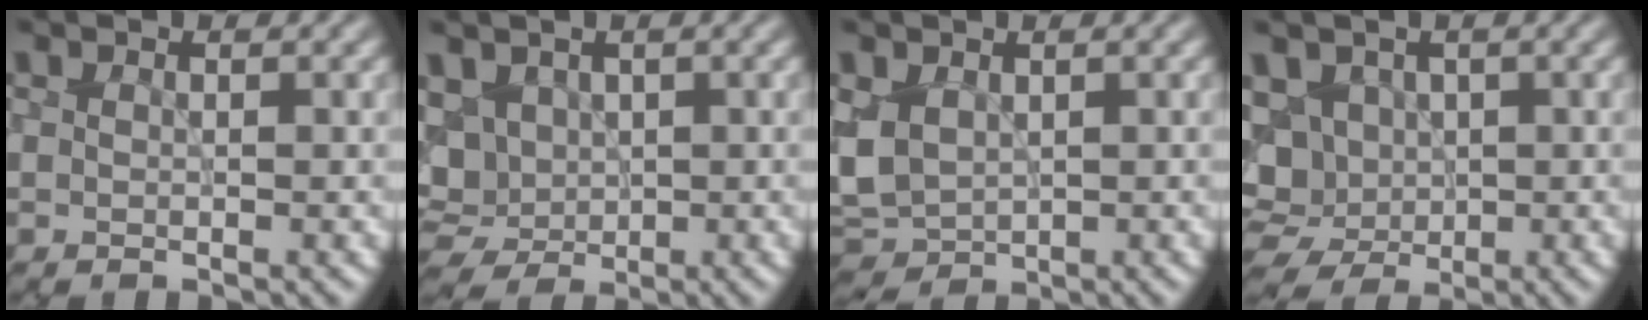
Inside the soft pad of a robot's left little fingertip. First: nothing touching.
{"total": 7.2, "force": [1.4, 5.8, 4.1], "torque": [-0.092, 0.010, 0.023]}
{"total": 4.0, "force": [0.3, 3.0, 2.6], "torque": [-0.061, -0.004, 0.006]}
{"total": 9.9, "force": [0.6, 8.5, 5.0], "torque": [-0.093, 0.013, -0.011]}